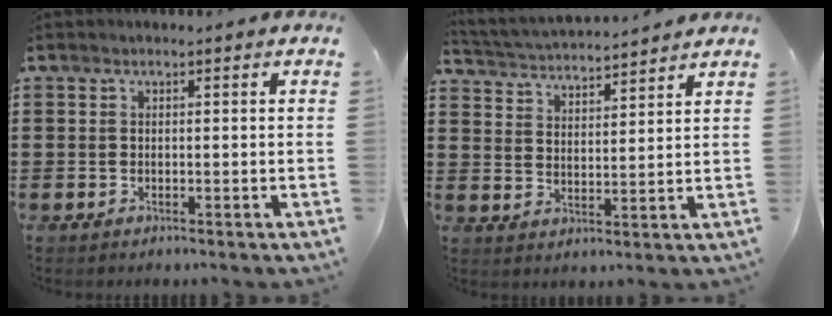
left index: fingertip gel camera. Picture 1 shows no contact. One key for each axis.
{"total": 3.5, "fx": 3.5, "fy": 0.0, "fz": 0.1, "tx": -0.021, "ty": -0.024, "tz": 0.057}